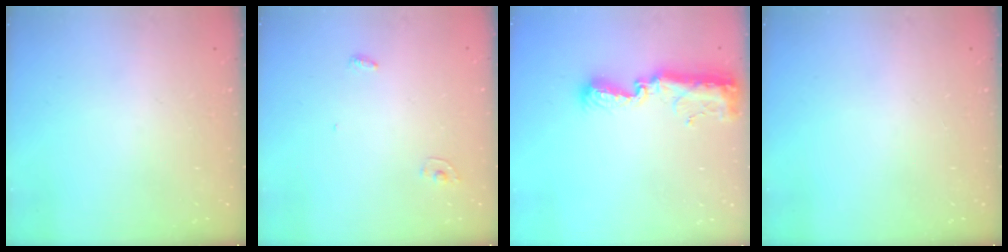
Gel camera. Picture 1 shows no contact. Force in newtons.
{"total": 3.6, "press": 3.5, "slide": 0.3}
{"total": 14.4, "press": 13.1, "slide": 6.0}
{"total": 0.0}